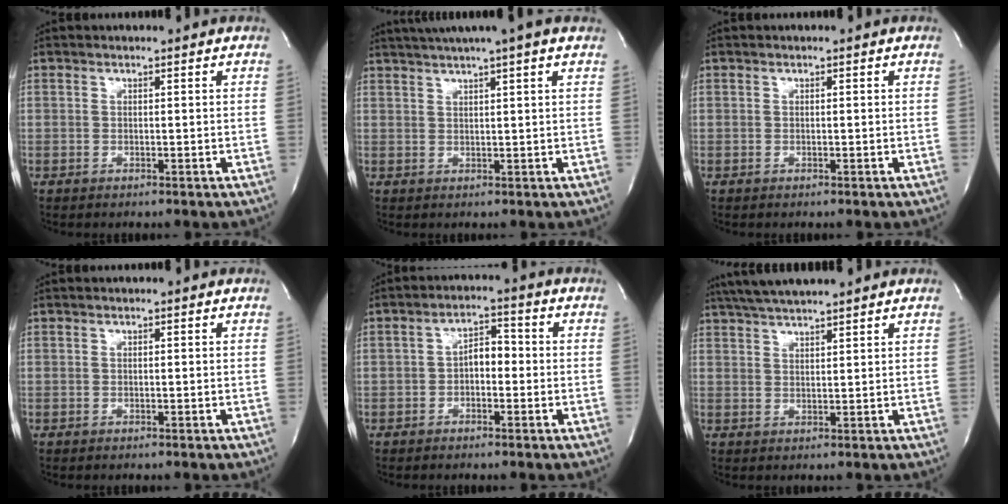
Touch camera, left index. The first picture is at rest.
{"total": 8.1, "force": [6.1, -0.8, 5.2], "torque": [-0.091, 0.026, 0.079]}
{"total": 0.0}
{"total": 0.0}
{"total": 4.1, "force": [-0.7, 2.1, 3.4], "torque": [-0.052, 0.020, -0.018]}
{"total": 6.9, "force": [6.0, -0.2, 3.4], "torque": [-0.063, 0.021, 0.102]}